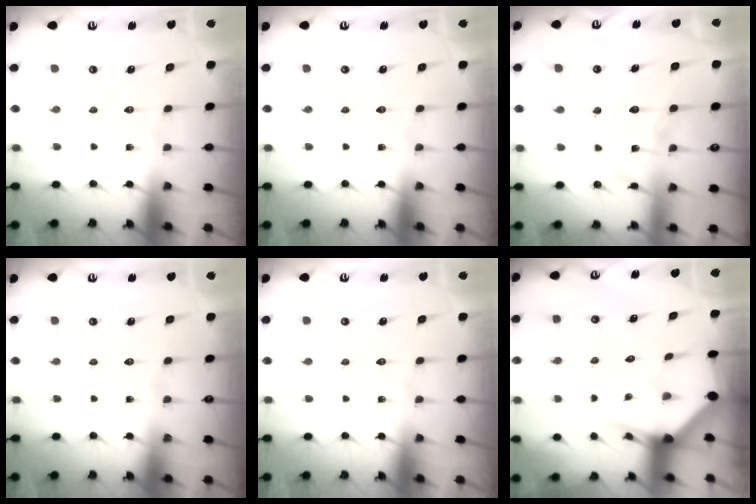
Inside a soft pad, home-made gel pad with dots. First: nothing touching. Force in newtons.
{"total": 0.0}
{"total": 12.4, "press": 12.3, "slide": 1.1}
{"total": 0.0}
{"total": 0.0}
{"total": 3.4, "press": 3.4, "slide": 0.5}